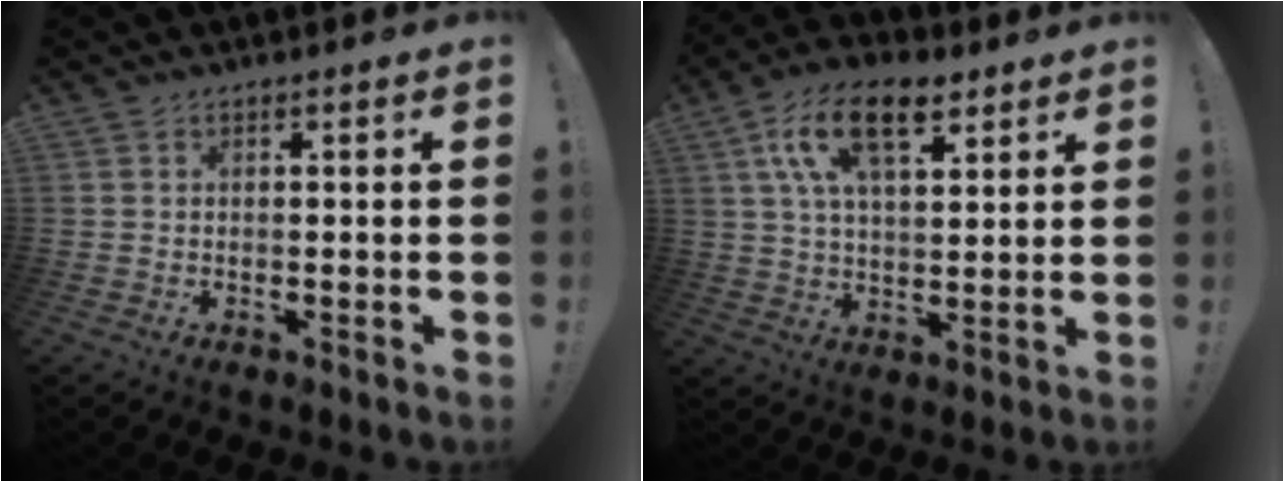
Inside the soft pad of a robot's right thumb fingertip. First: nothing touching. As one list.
[{"total": 15.7, "force": [7.6, 7.9, 11.2], "torque": [-0.181, -0.017, 0.135]}]